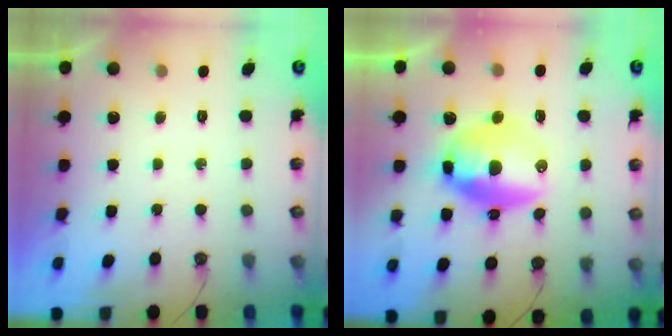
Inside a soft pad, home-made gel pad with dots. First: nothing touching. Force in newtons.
{"total": 13.4, "press": 13.1, "slide": 2.7}